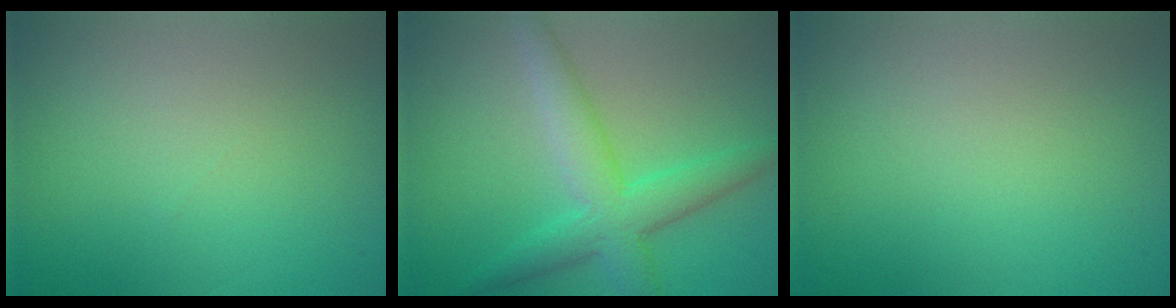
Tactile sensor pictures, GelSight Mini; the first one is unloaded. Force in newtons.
{"total": 5.0, "press": 5.0, "slide": 0.1}
{"total": 0.0}